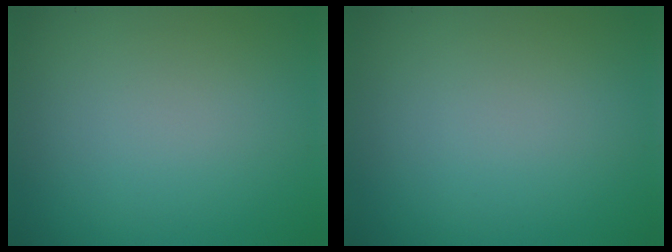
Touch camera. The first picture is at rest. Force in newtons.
{"total": 0.0}